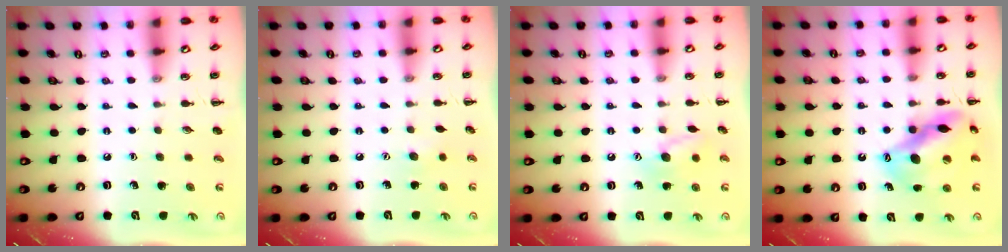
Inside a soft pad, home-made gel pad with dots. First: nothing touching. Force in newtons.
{"total": 2.9, "press": 2.8, "slide": 0.7}
{"total": 9.7, "press": 9.6, "slide": 0.7}
{"total": 15.3, "press": 14.8, "slide": 3.9}